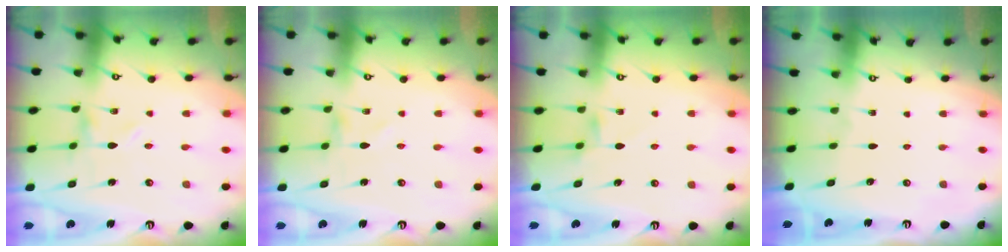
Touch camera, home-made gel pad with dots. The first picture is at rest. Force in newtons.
{"total": 0.0}
{"total": 2.8, "press": 2.7, "slide": 0.5}
{"total": 0.0}